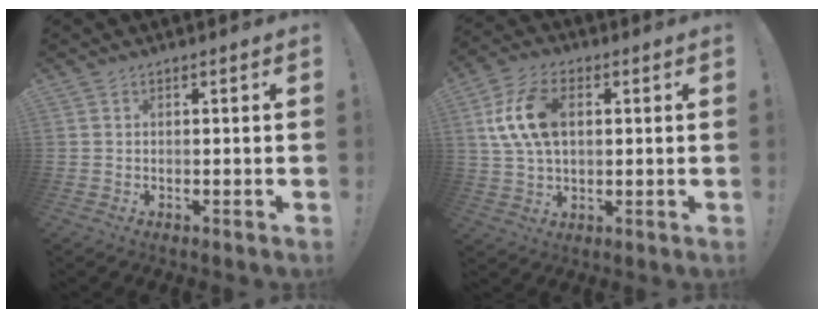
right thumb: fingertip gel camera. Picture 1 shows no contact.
{"total": 13.9, "force": [3.1, 8.6, 10.4], "torque": [-0.193, 0.002, 0.058]}